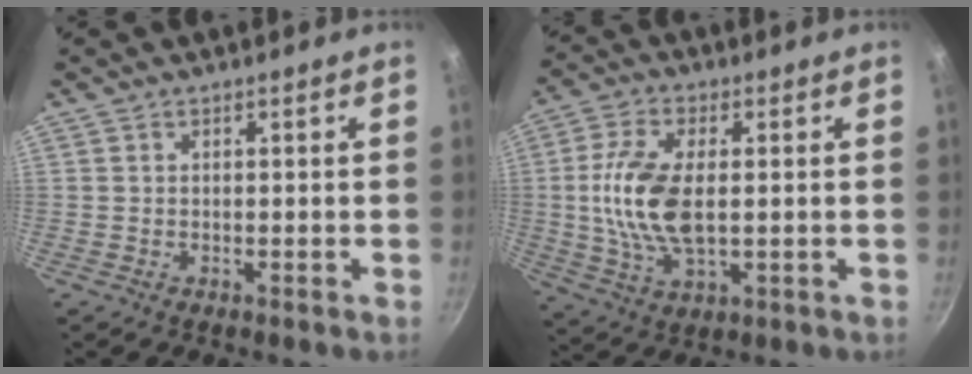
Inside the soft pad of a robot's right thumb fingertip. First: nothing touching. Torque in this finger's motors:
{"motor_torque": [0.77, 1.79, 1.70, -0.68, 0.17]}